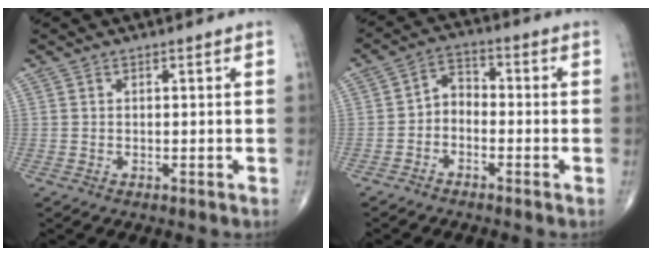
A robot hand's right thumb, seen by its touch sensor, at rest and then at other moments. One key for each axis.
{"total": 4.5, "fx": -1.8, "fy": 3.1, "fz": 2.7, "tx": -0.029, "ty": 0.030, "tz": -0.048}